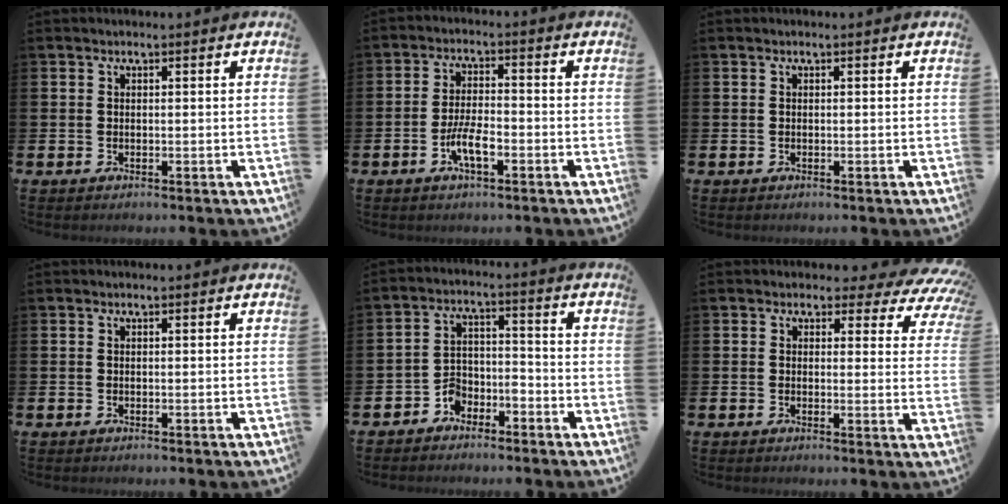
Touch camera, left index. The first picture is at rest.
{"total": 4.6, "force": [-1.8, 1.6, 4.0], "torque": [-0.084, 0.004, -0.036]}
{"total": 0.0}
{"total": 0.0}
{"total": 3.8, "force": [-3.2, 1.8, 0.9], "torque": [-0.023, 0.005, -0.067]}
{"total": 2.7, "force": [1.6, 1.8, 1.2], "torque": [-0.017, -0.018, 0.018]}